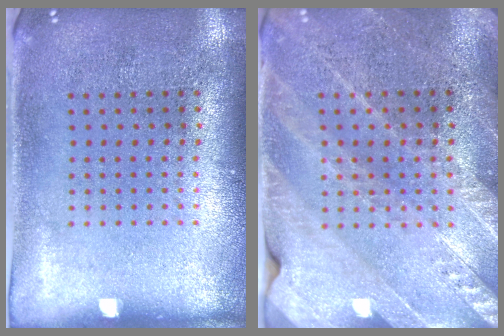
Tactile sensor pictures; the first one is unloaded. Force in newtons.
{"total": 2.6, "press": 2.5, "slide": 0.6}